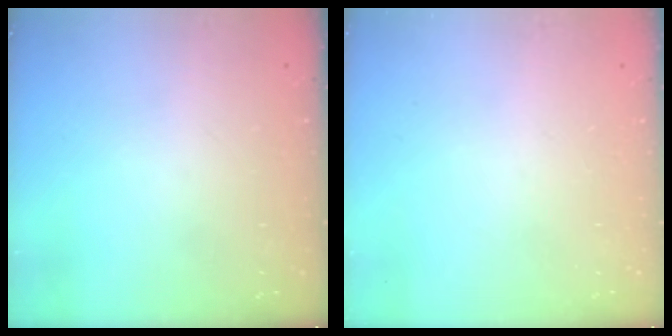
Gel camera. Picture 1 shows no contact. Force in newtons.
{"total": 0.0}